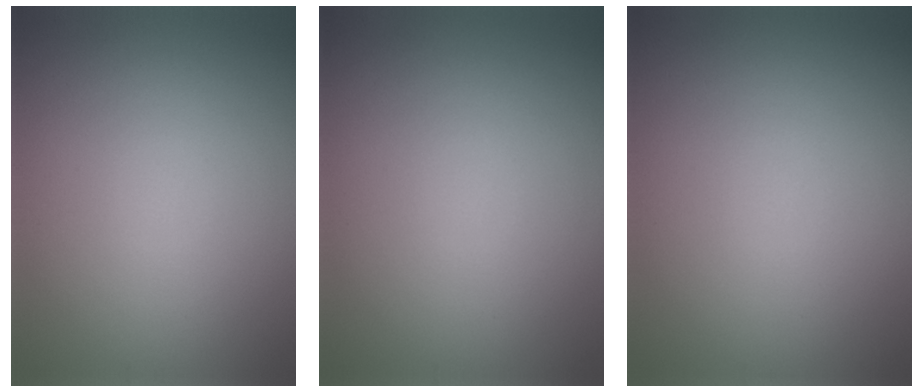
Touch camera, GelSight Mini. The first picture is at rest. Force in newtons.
{"total": 0.0}
{"total": 0.0}